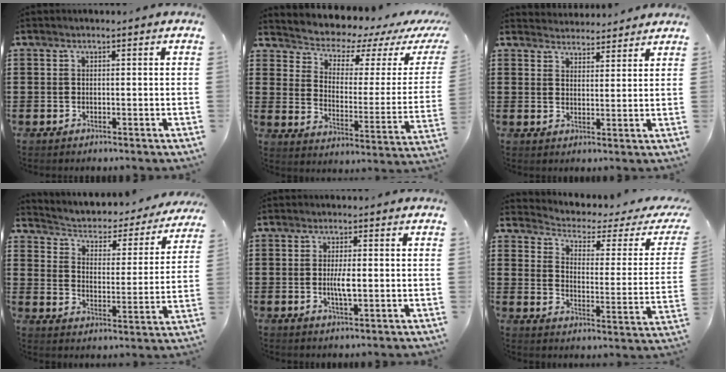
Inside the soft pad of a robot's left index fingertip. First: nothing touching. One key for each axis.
{"total": 5.4, "fx": 5.0, "fy": 1.8, "fz": 0.9, "tx": -0.045, "ty": -0.046, "tz": 0.081}
{"total": 3.2, "fx": 3.1, "fy": 0.6, "fz": -0.1, "tx": -0.007, "ty": -0.007, "tz": 0.061}
{"total": 2.2, "fx": 1.8, "fy": 1.0, "fz": 0.7, "tx": -0.030, "ty": -0.023, "tz": 0.017}
{"total": 3.3, "fx": -0.1, "fy": 0.7, "fz": 3.2, "tx": -0.059, "ty": -0.003, "tz": -0.002}
{"total": 2.3, "fx": 1.6, "fy": 0.9, "fz": 1.5, "tx": -0.045, "ty": -0.020, "tz": 0.016}